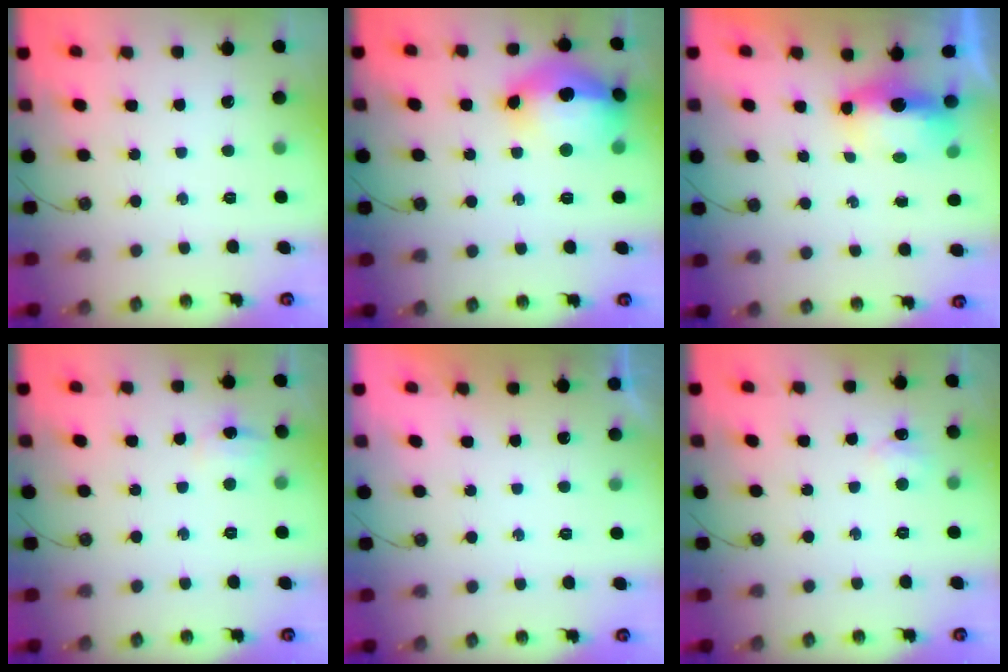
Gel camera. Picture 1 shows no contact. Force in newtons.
{"total": 19.0, "press": 18.9, "slide": 1.7}
{"total": 8.3, "press": 7.1, "slide": 4.2}
{"total": 5.6, "press": 5.5, "slide": 0.8}
{"total": 0.0}
{"total": 6.9, "press": 6.8, "slide": 1.0}